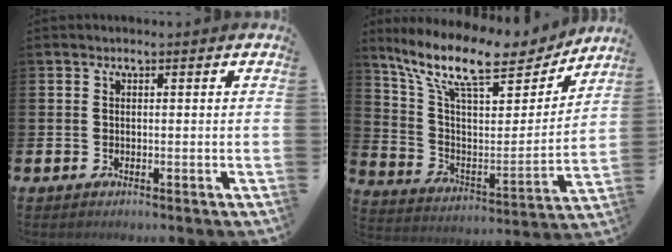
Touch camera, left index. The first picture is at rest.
{"total": 13.7, "force": [11.2, 3.6, 7.0], "torque": [-0.161, -0.071, 0.191]}